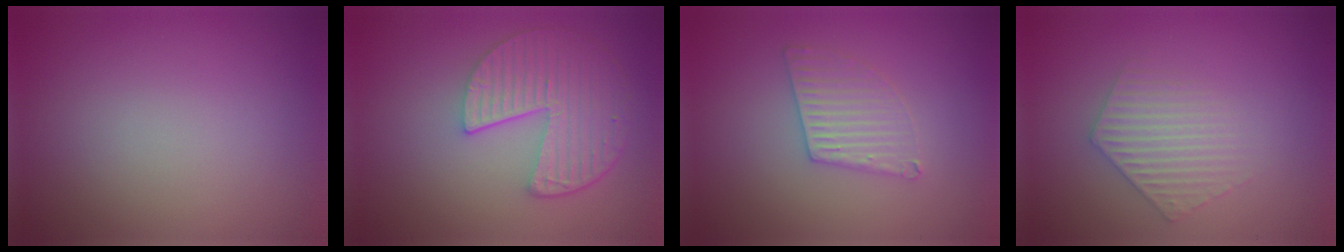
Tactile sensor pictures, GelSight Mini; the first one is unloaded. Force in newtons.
{"total": 5.7, "press": 4.4, "slide": 3.7}
{"total": 2.8, "press": 2.8, "slide": 0.3}
{"total": 2.9, "press": 2.9, "slide": 0.5}